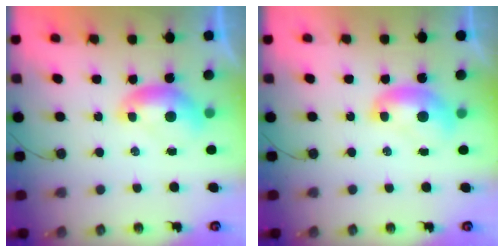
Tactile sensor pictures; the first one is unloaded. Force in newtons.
{"total": 1.6, "press": 1.6, "slide": 0.1}